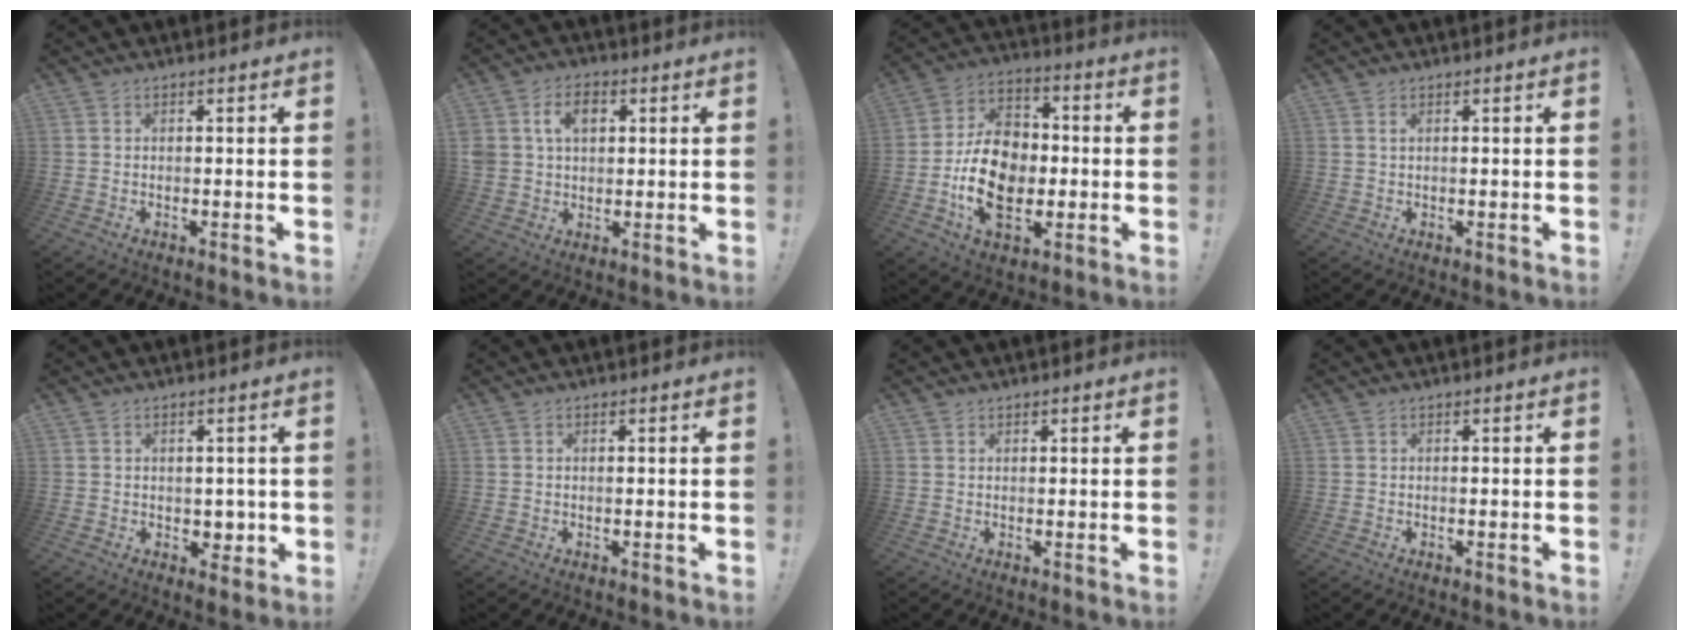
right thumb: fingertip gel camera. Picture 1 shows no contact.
{"total": 8.3, "force": [2.6, 6.1, 4.9], "torque": [-0.081, 0.004, 0.045]}
{"total": 17.9, "force": [-3.1, 13.0, 12.0], "torque": [-0.213, 0.018, -0.048]}
{"total": 1.0, "force": [0.5, 0.4, 0.7], "torque": [-0.011, 0.000, 0.007]}
{"total": 3.9, "force": [0.5, 3.5, 1.5], "torque": [-0.003, -0.007, 0.011]}
{"total": 0.0}
{"total": 0.8, "force": [0.6, 0.5, 0.1], "torque": [0.002, -0.002, 0.011]}
{"total": 0.0}